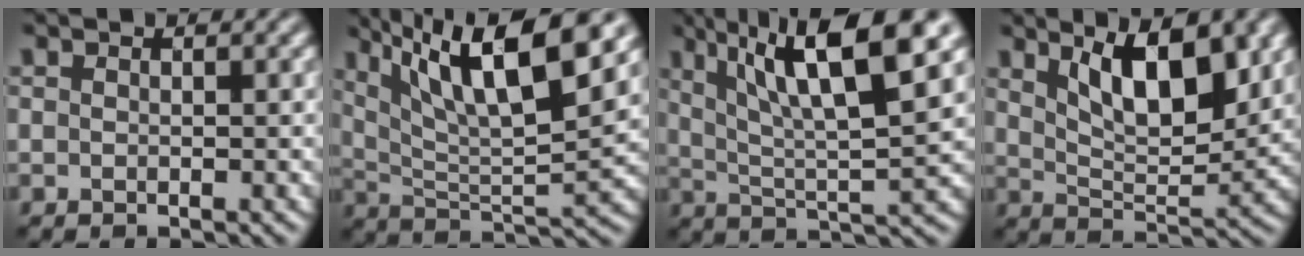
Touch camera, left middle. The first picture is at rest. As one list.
[{"total": 12.2, "force": [6.5, 3.3, 9.8], "torque": [-0.166, 0.006, 0.114]}, {"total": 11.3, "force": [5.1, 2.7, 9.7], "torque": [-0.171, 0.007, 0.091]}, {"total": 7.6, "force": [3.3, 2.8, 6.3], "torque": [-0.104, -0.005, 0.058]}]